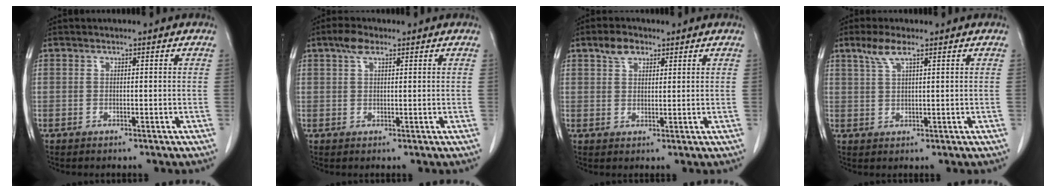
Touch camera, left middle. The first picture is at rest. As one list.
[{"total": 2.9, "force": [1.8, 1.1, 2.0], "torque": [-0.044, 0.011, 0.034]}, {"total": 3.5, "force": [2.3, 1.9, 1.9], "torque": [-0.039, 0.008, 0.045]}, {"total": 3.7, "force": [2.4, 0.5, 2.8], "torque": [-0.068, 0.007, 0.053]}]